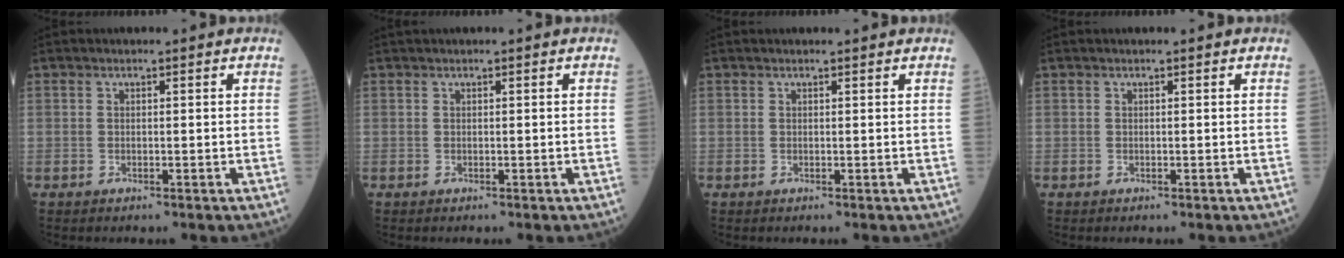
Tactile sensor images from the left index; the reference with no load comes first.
{"total": 0.0}
{"total": 1.0, "force": [1.0, -0.1, 0.2], "torque": [-0.008, 0.004, 0.012]}
{"total": 0.0}